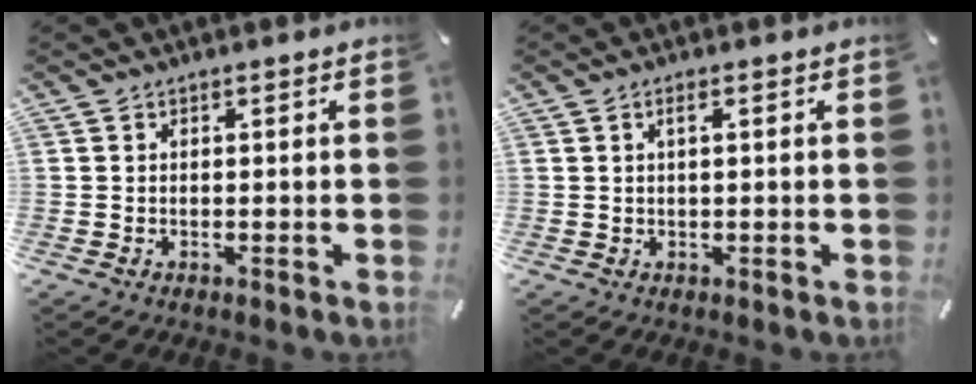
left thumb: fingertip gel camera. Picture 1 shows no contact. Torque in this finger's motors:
{"motor_torque": [-0.14, -0.36, 0.01, 0.07, -0.09]}